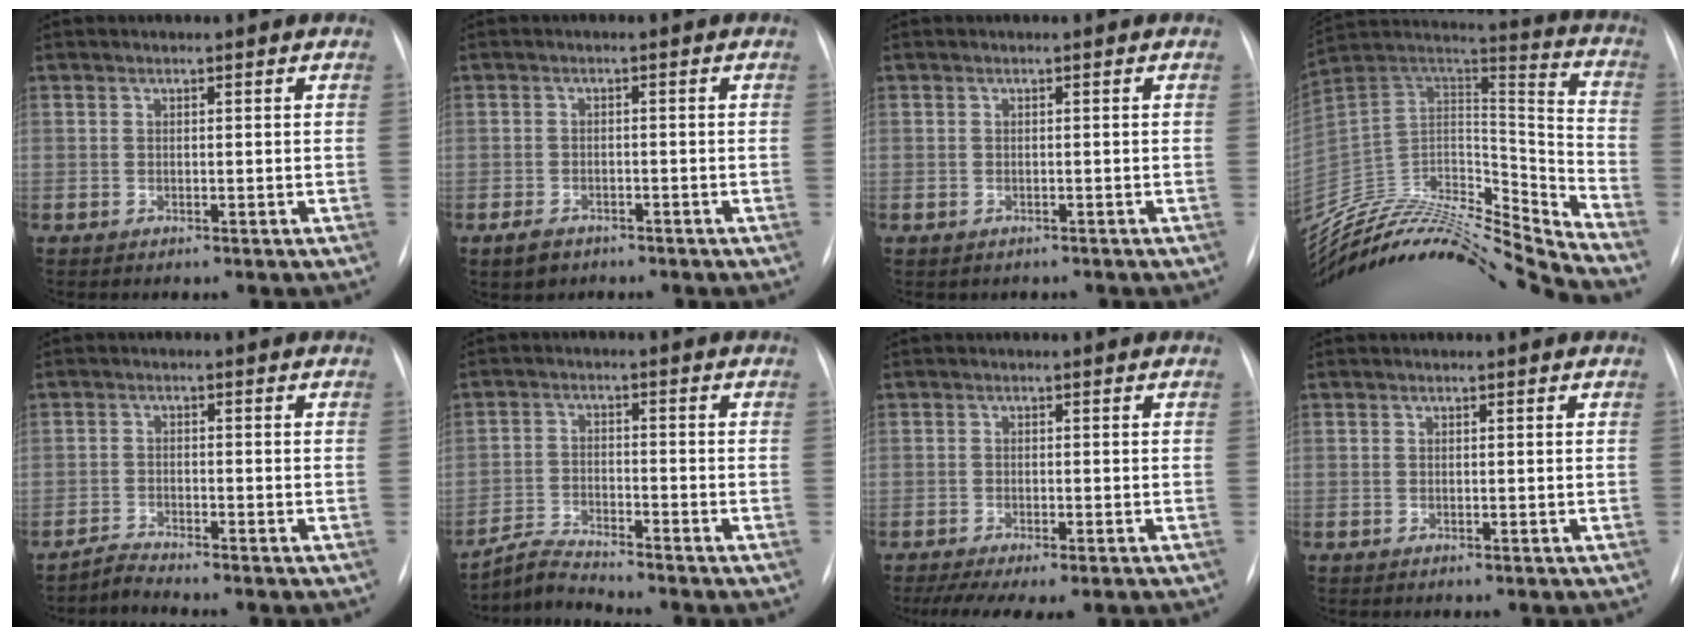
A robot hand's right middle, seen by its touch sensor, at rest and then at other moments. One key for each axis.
{"total": 3.1, "fx": -2.2, "fy": 1.9, "fz": 1.1, "tx": -0.026, "ty": 0.000, "tz": -0.030}
{"total": 1.1, "fx": -0.8, "fy": 0.7, "fz": 0.1, "tx": -0.008, "ty": 0.000, "tz": -0.007}
{"total": 28.7, "fx": -27.4, "fy": 1.9, "fz": 8.3, "tx": -0.159, "ty": 0.013, "tz": -0.443}
{"total": 2.2, "fx": -2.1, "fy": -0.6, "fz": -0.4, "tx": 0.004, "ty": -0.016, "tz": -0.043}
{"total": 4.5, "fx": -4.4, "fy": -0.9, "fz": -0.3, "tx": -0.003, "ty": -0.017, "tz": -0.084}
{"total": 8.4, "fx": -6.2, "fy": 2.0, "fz": 5.3, "tx": -0.081, "ty": -0.010, "tz": -0.091}
{"total": 0.0}